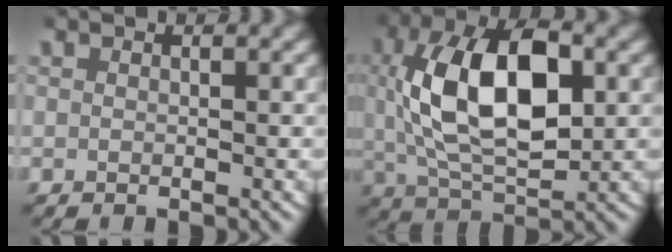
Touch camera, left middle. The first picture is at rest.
{"total": 10.9, "force": [1.2, 5.8, 9.2], "torque": [-0.172, 0.000, 0.024]}